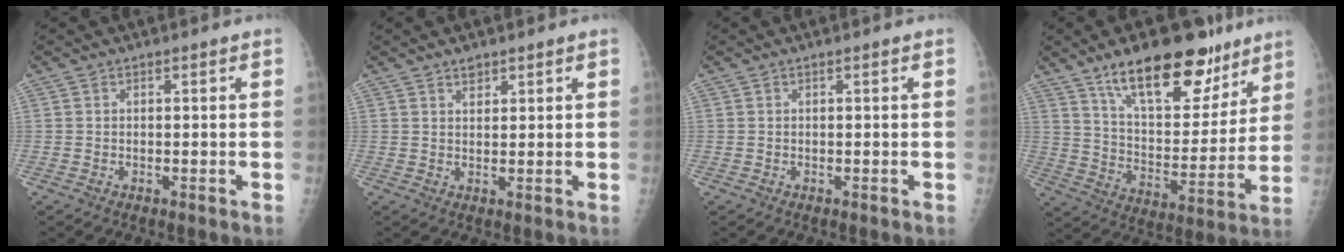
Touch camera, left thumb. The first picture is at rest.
{"total": 2.1, "force": [1.6, 1.1, 0.8], "torque": [-0.002, -0.010, 0.025]}
{"total": 0.0}
{"total": 21.5, "force": [14.2, 9.2, 13.3], "torque": [-0.154, -0.065, 0.233]}